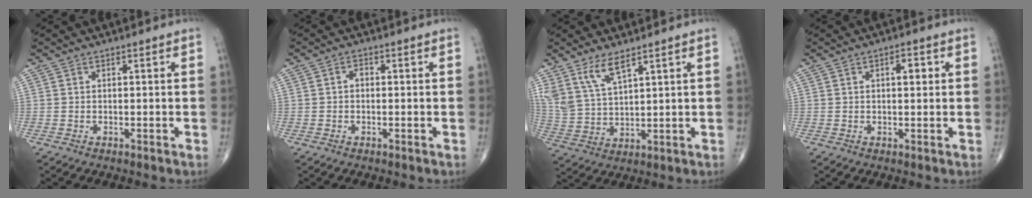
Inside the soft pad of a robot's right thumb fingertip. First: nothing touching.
{"total": 1.2, "force": [-0.1, 0.9, 0.8], "torque": [-0.007, 0.004, -0.007]}
{"total": 7.9, "force": [5.4, 2.6, 5.1], "torque": [-0.104, -0.025, 0.121]}
{"total": 2.8, "force": [0.7, 1.2, 2.4], "torque": [-0.032, 0.001, 0.009]}